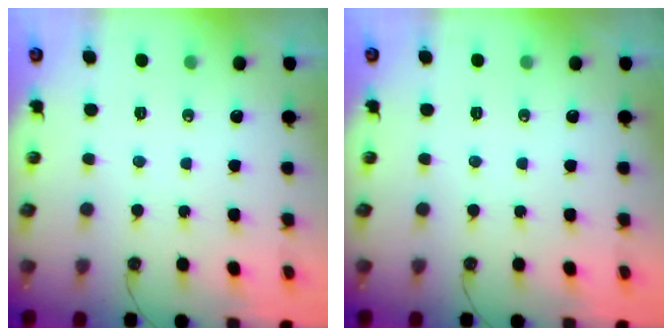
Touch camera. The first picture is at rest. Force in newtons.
{"total": 0.0}